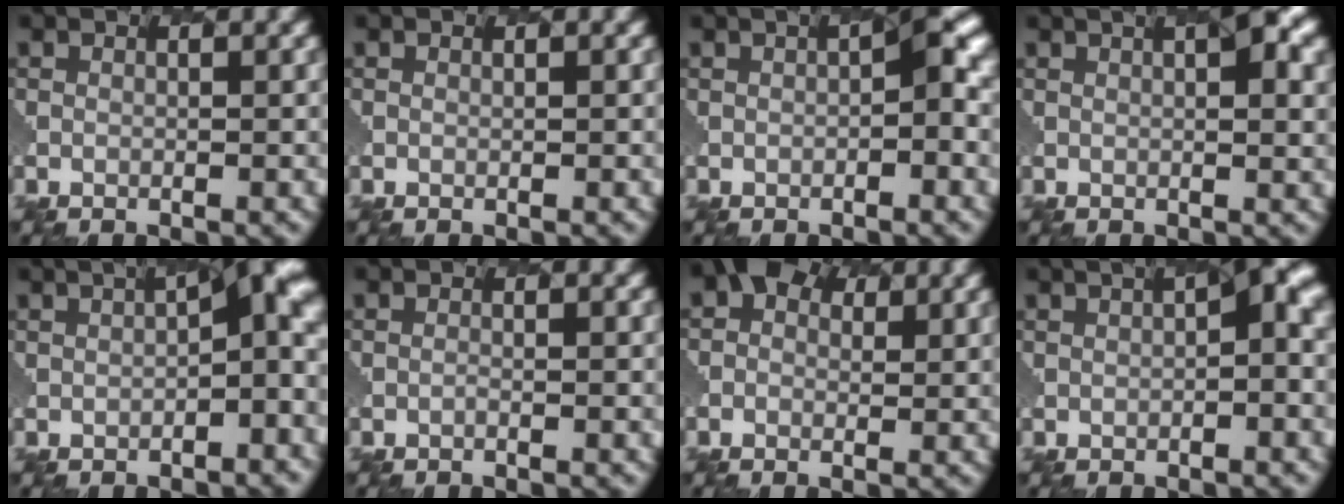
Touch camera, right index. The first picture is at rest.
{"total": 0.0}
{"total": 2.6, "force": [0.1, 0.2, 2.6], "torque": [-0.044, 0.013, -0.001]}
{"total": 4.1, "force": [1.5, 1.1, 3.7], "torque": [-0.031, 0.017, 0.013]}
{"total": 7.9, "force": [0.0, 2.6, 7.4], "torque": [-0.082, 0.013, 0.002]}
{"total": 0.5, "force": [-0.4, -0.1, -0.3], "torque": [-0.001, 0.006, -0.013]}
{"total": 4.7, "force": [1.7, 3.6, 2.5], "torque": [-0.010, 0.021, -0.001]}
{"total": 4.8, "force": [0.7, 1.0, 4.7], "torque": [-0.055, 0.015, 0.008]}